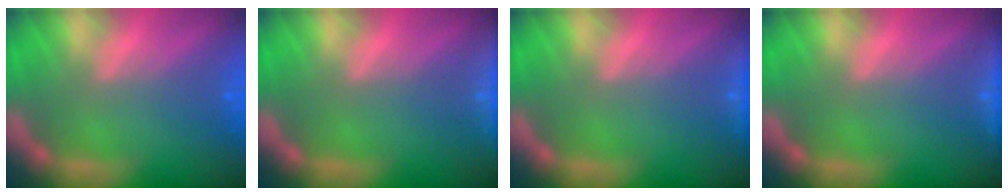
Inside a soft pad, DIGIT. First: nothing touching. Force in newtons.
{"total": 3.9}
{"total": 1.4}
{"total": 1.9}